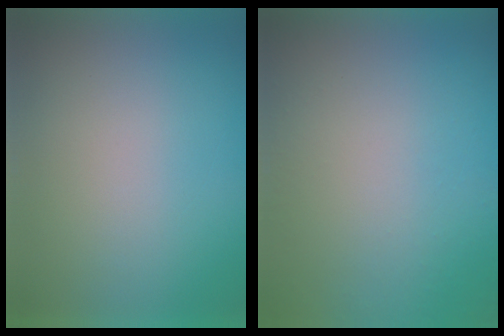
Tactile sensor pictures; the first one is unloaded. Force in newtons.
{"total": 4.7}